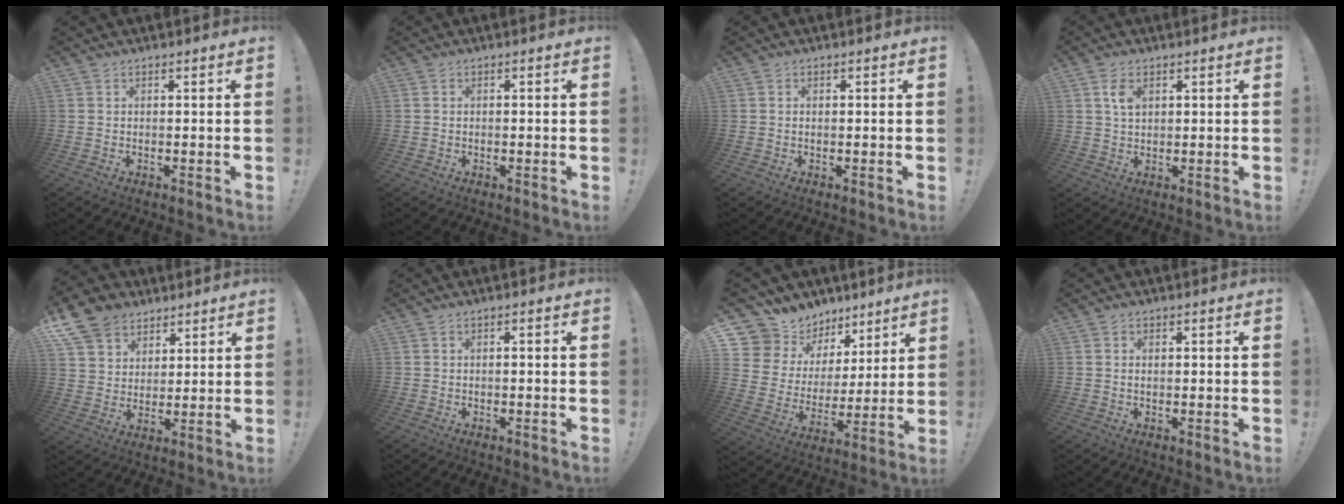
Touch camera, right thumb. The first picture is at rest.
{"total": 0.8, "force": [-0.6, 0.0, 0.5], "torque": [-0.009, 0.000, -0.011]}
{"total": 0.6, "force": [-0.2, 0.1, 0.5], "torque": [-0.012, 0.001, -0.004]}
{"total": 4.7, "force": [2.0, 2.8, 3.3], "torque": [-0.057, -0.001, 0.035]}
{"total": 11.6, "force": [7.5, 8.3, 3.1], "torque": [-0.046, -0.053, 0.149]}
{"total": 1.1, "force": [-0.8, -0.2, 0.6], "torque": [-0.012, 0.000, -0.015]}
{"total": 11.2, "force": [8.8, 6.8, 1.1], "torque": [-0.039, -0.084, 0.174]}
{"total": 1.0, "force": [0.0, 0.4, 0.9], "torque": [-0.020, 0.003, -0.001]}